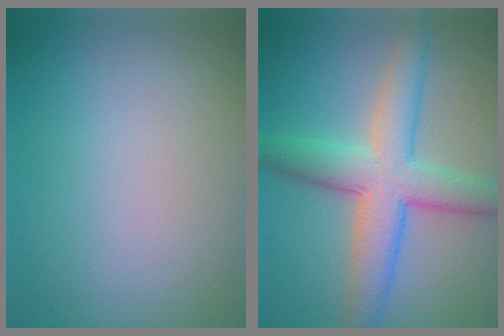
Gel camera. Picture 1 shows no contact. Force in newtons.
{"total": 6.9, "press": 6.9, "slide": 0.2}